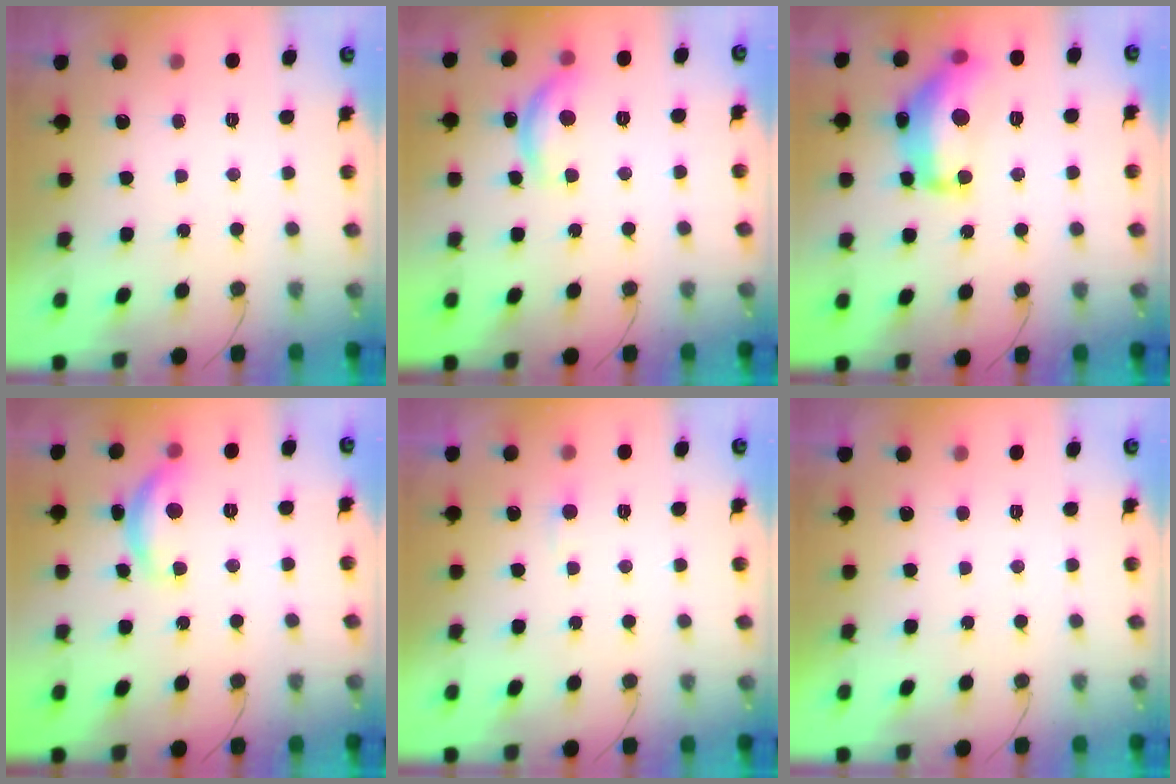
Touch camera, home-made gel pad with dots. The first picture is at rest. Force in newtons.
{"total": 11.0, "press": 11.0, "slide": 0.6}
{"total": 17.4, "press": 17.3, "slide": 1.1}
{"total": 12.0, "press": 12.0, "slide": 0.6}
{"total": 2.7, "press": 2.7, "slide": 0.4}
{"total": 0.0}